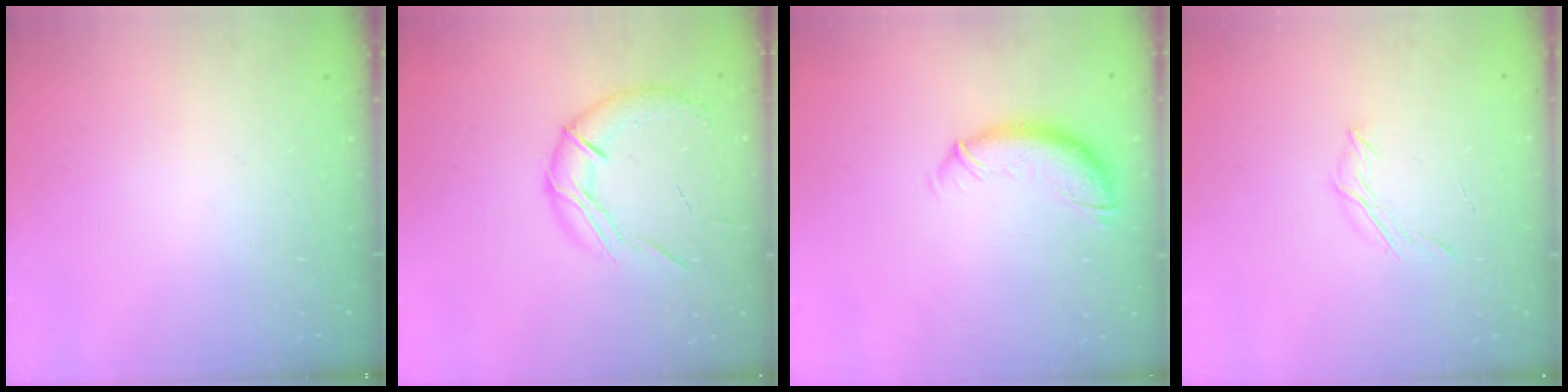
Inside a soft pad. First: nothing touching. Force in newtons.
{"total": 12.1, "press": 12.0, "slide": 1.1}
{"total": 10.3, "press": 10.3, "slide": 0.8}
{"total": 4.7, "press": 4.6, "slide": 1.0}